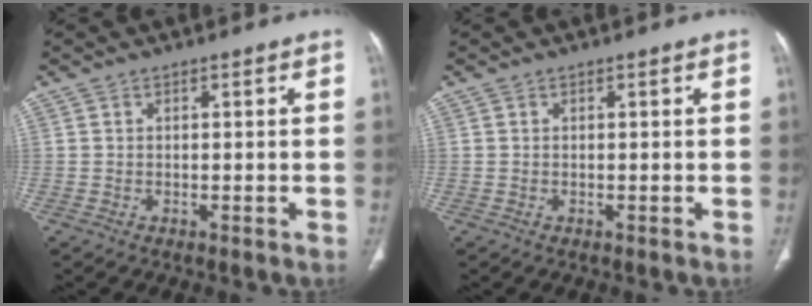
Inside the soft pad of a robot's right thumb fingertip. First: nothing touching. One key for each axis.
{"total": 0.0}